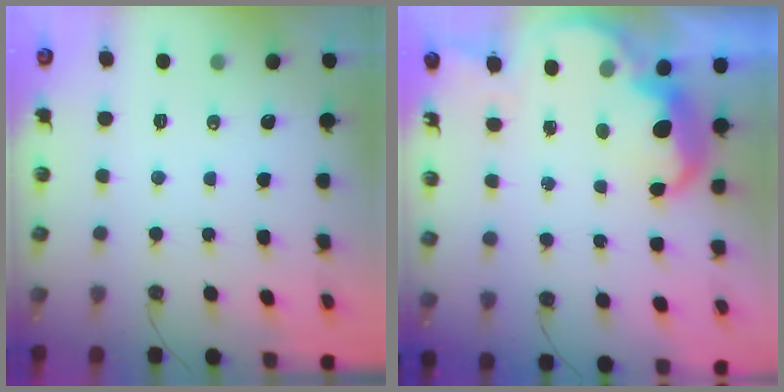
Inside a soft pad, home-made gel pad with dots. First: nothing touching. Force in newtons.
{"total": 6.9, "press": 6.9, "slide": 0.7}